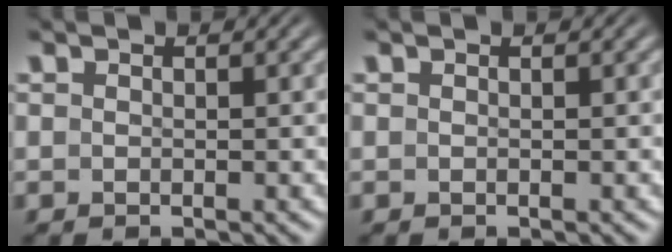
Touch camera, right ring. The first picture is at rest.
{"total": 0.0}